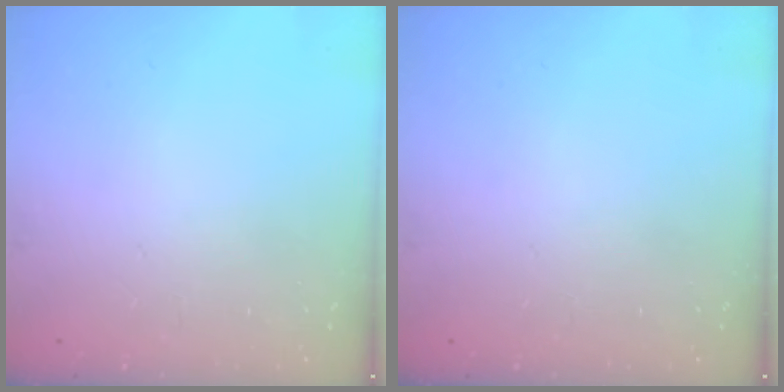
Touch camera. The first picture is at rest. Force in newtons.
{"total": 0.0}